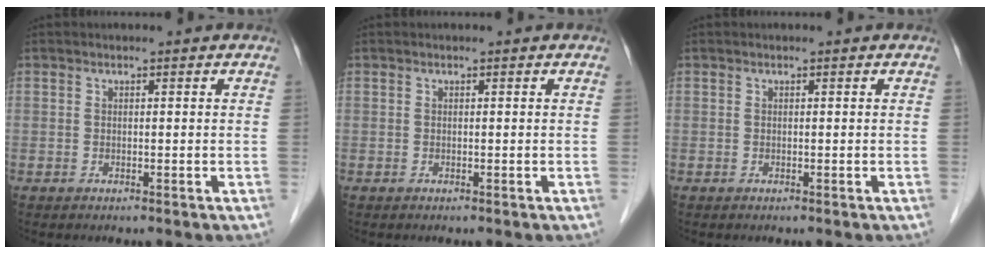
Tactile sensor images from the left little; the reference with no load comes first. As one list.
[{"total": 0.0}, {"total": 0.0}]